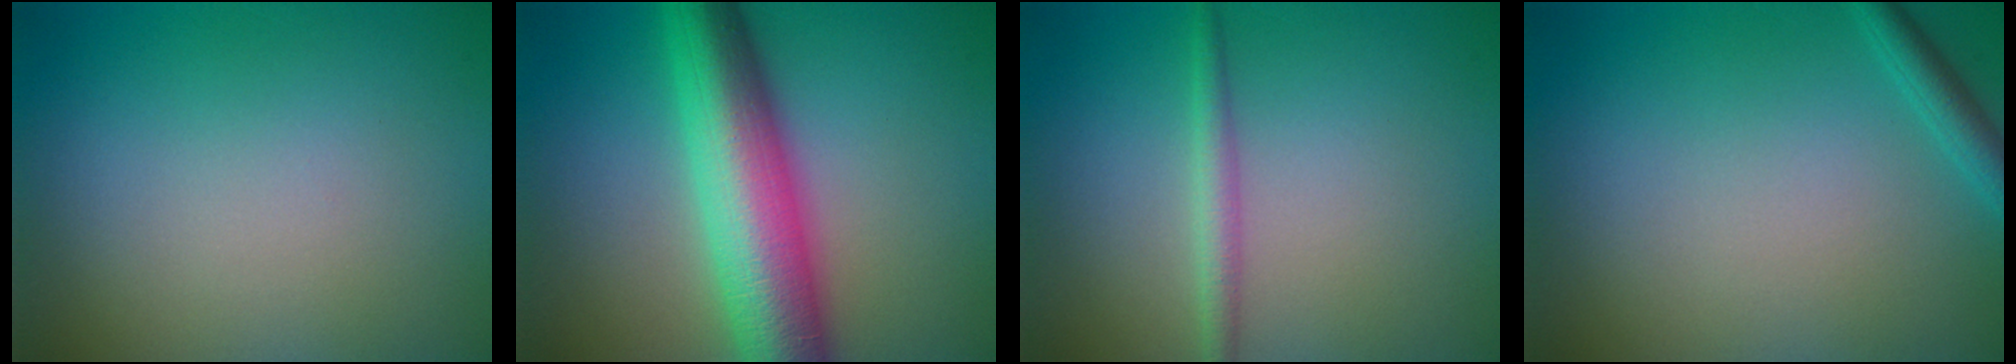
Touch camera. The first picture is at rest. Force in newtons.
{"total": 9.7, "press": 9.7, "slide": 0.2}
{"total": 1.7, "press": 1.7, "slide": 0.1}
{"total": 1.8, "press": 1.8, "slide": 0.1}